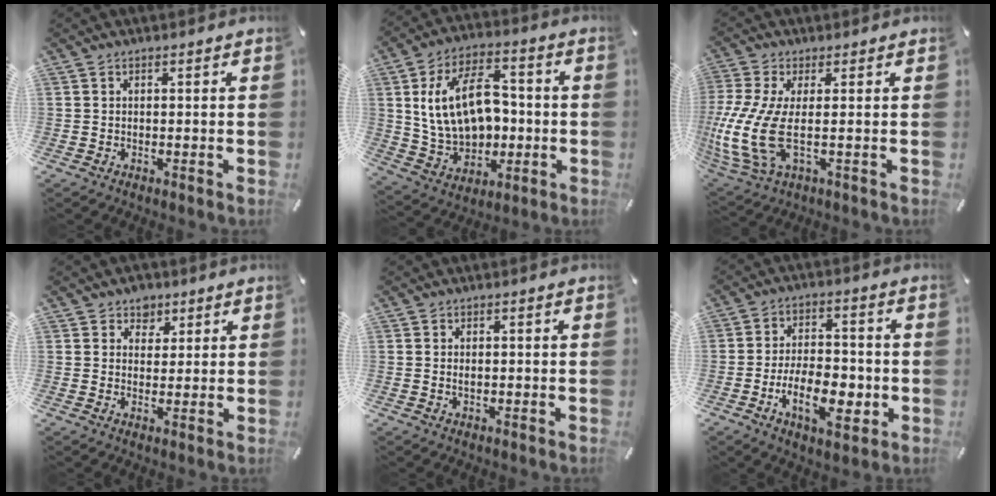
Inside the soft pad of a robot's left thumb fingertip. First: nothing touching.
{"total": 17.6, "force": [1.1, 12.4, 12.4], "torque": [-0.234, 0.010, 0.026]}
{"total": 13.3, "force": [-0.3, 5.1, 12.3], "torque": [-0.279, -0.025, -0.004]}
{"total": 4.7, "force": [3.0, 3.5, 0.5], "torque": [0.007, -0.015, 0.049]}
{"total": 1.2, "force": [0.0, 0.7, 1.0], "torque": [-0.020, 0.003, -0.002]}
{"total": 13.4, "force": [-4.2, 7.7, 10.1], "torque": [-0.172, 0.005, -0.074]}